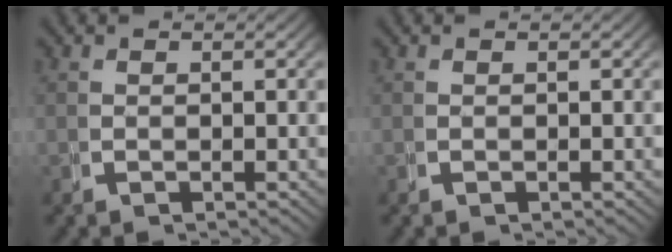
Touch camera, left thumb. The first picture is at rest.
{"total": 0.0}